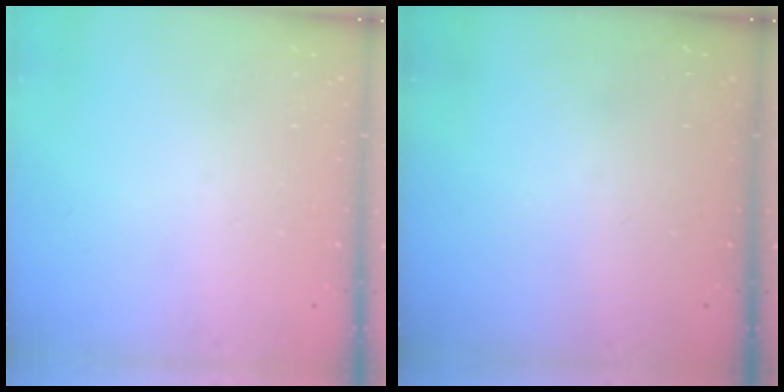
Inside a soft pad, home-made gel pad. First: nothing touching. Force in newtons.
{"total": 0.0}